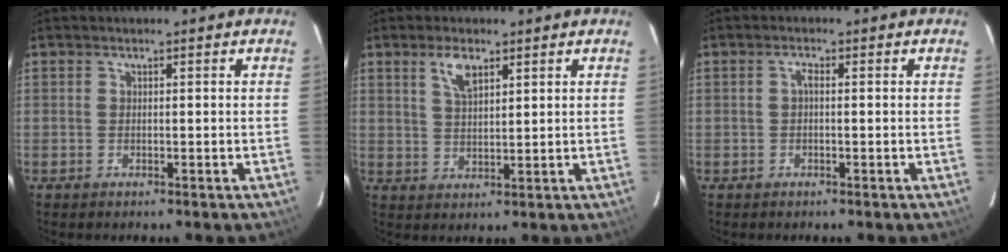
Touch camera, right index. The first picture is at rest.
{"total": 4.8, "force": [2.8, 2.0, 3.4], "torque": [-0.062, 0.005, 0.055]}
{"total": 1.1, "force": [-0.1, 0.5, 1.0], "torque": [-0.019, 0.007, -0.004]}